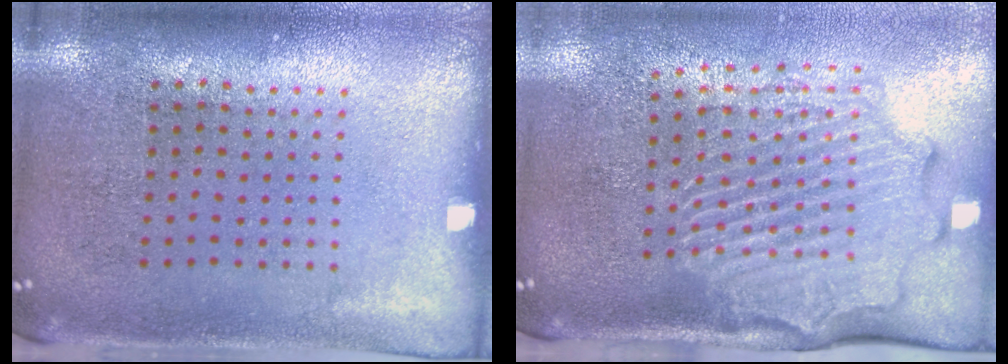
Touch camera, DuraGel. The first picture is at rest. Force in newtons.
{"total": 2.6, "press": 2.2, "slide": 1.4}